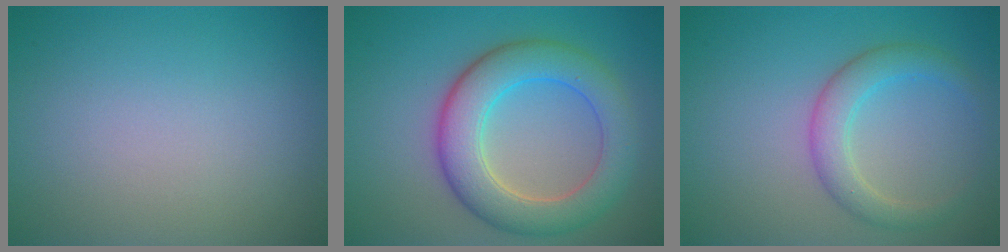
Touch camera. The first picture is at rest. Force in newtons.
{"total": 6.9, "press": 6.9, "slide": 0.1}
{"total": 3.2, "press": 3.2, "slide": 0.1}